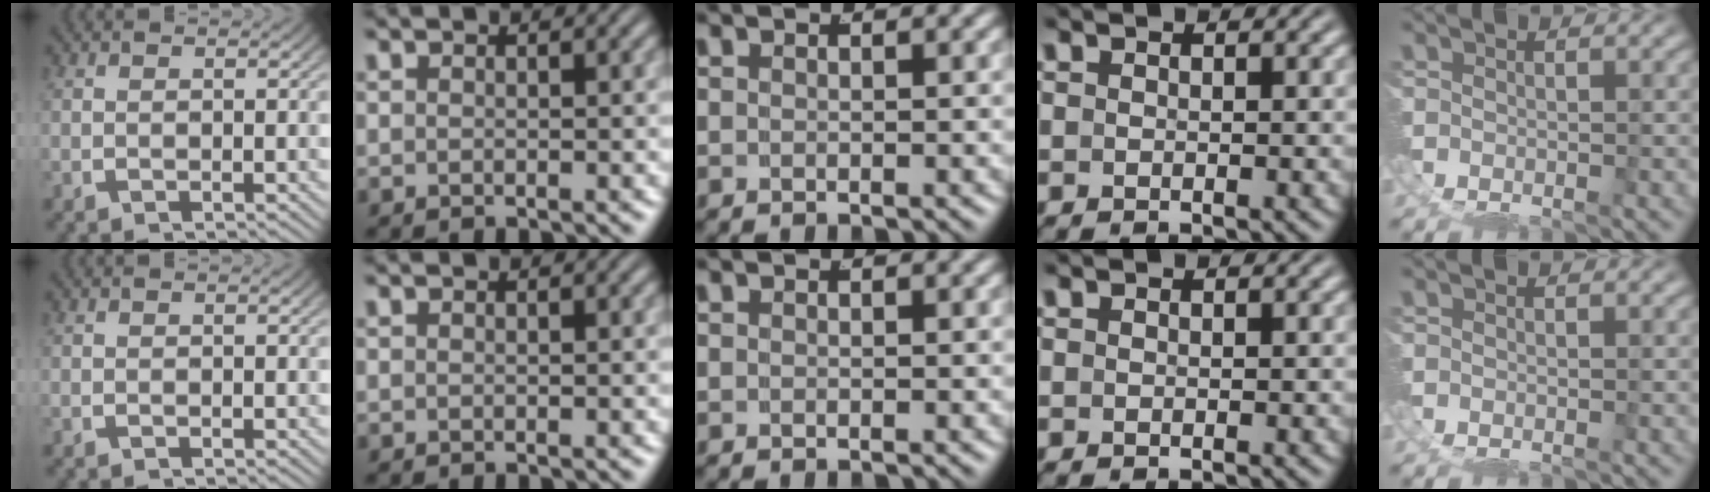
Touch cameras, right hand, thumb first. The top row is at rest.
{}